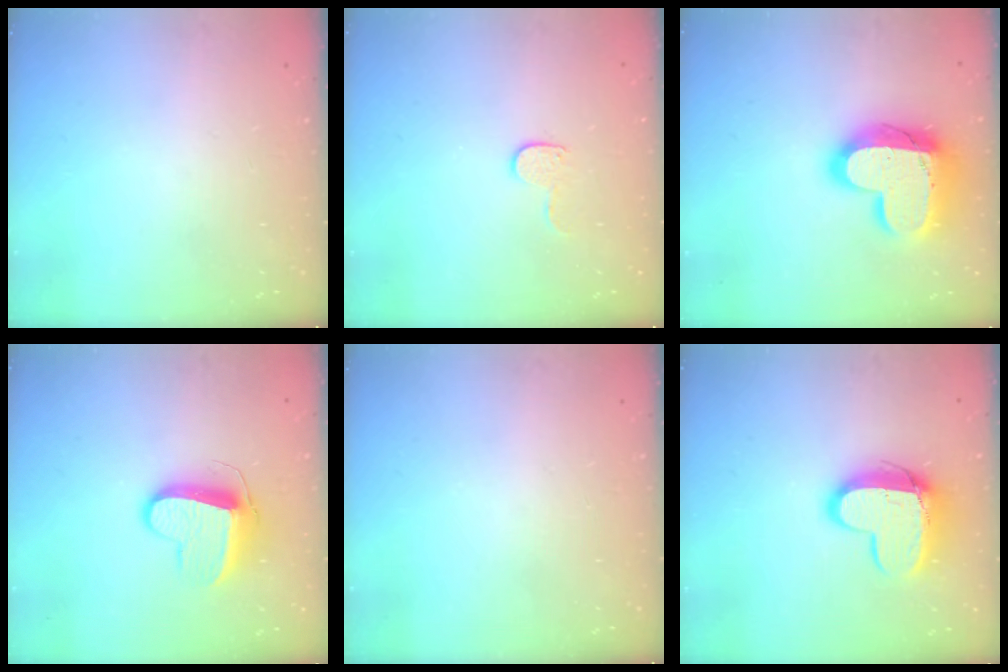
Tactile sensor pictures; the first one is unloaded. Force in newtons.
{"total": 6.7, "press": 6.7, "slide": 0.6}
{"total": 20.0, "press": 20.0, "slide": 1.6}
{"total": 10.7, "press": 10.7, "slide": 0.5}
{"total": 0.0}
{"total": 13.2, "press": 13.2, "slide": 1.2}